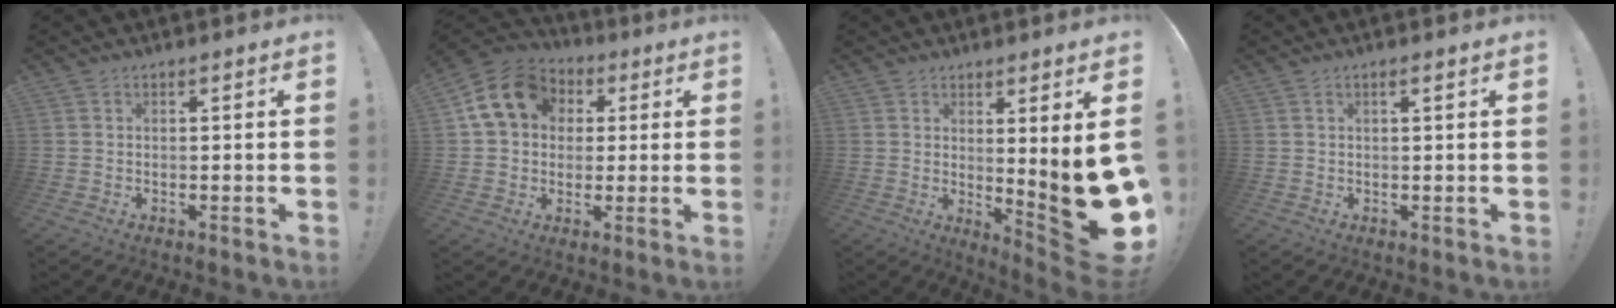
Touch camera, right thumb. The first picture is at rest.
{"total": 13.6, "force": [4.5, 10.8, 6.8], "torque": [-0.098, -0.008, 0.090]}
{"total": 11.6, "force": [0.9, 0.5, 11.5], "torque": [-0.149, -0.045, 0.019]}
{"total": 1.5, "force": [0.7, 0.1, 1.3], "torque": [-0.019, -0.002, 0.009]}